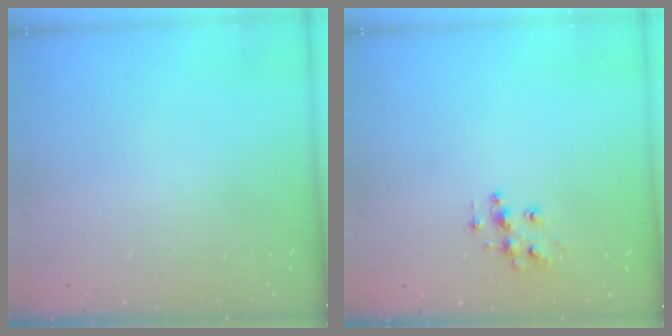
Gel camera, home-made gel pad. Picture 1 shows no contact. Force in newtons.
{"total": 9.0, "press": 9.0, "slide": 0.5}